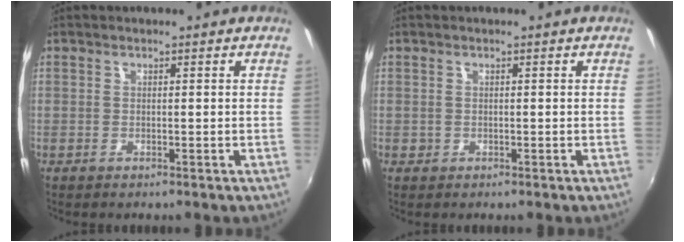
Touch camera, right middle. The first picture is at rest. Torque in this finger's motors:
{"motor_torque": [0.21, -0.21, 0.00, 0.01]}